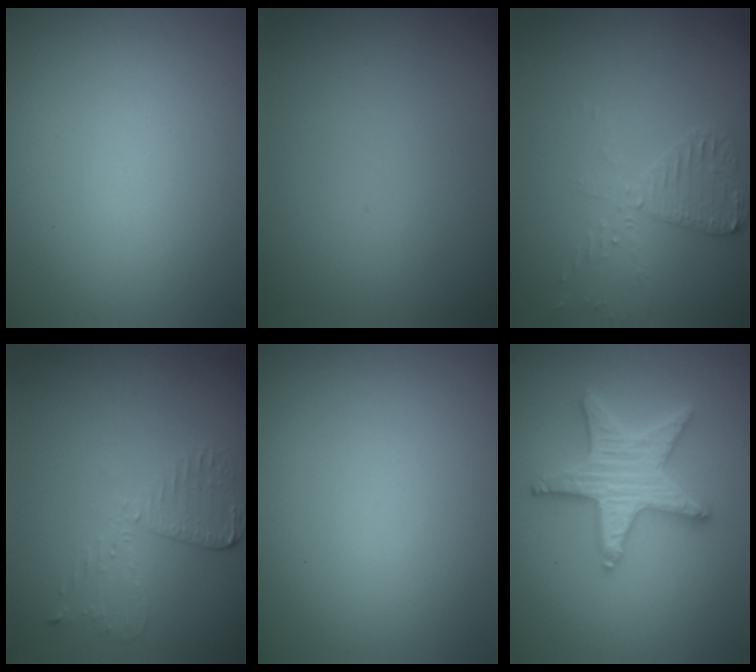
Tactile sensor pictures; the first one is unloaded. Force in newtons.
{"total": 0.0}
{"total": 2.9, "press": 2.8, "slide": 0.6}
{"total": 2.7, "press": 2.4, "slide": 1.2}
{"total": 0.0}
{"total": 5.2, "press": 5.1, "slide": 0.9}